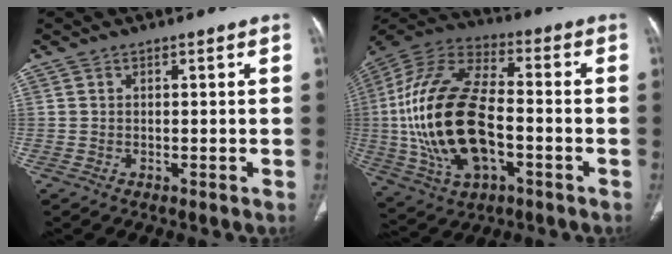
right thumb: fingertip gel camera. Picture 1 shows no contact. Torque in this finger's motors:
{"motor_torque": [0.49, 1.04, 2.57, -0.21, 0.86]}